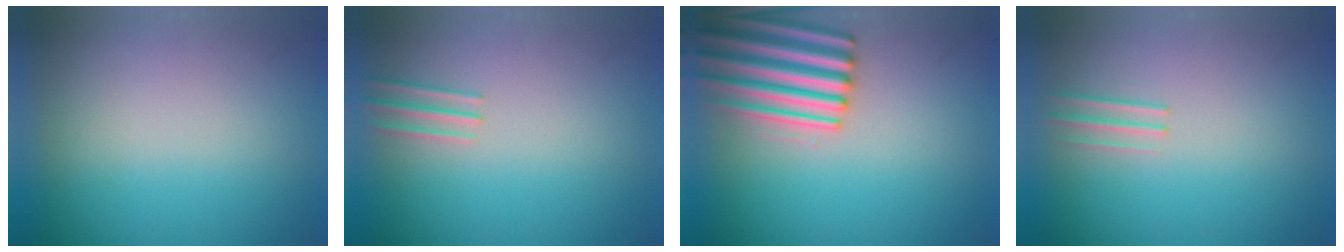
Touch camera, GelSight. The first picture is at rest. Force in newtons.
{"total": 1.0}
{"total": 5.0}
{"total": 1.1}